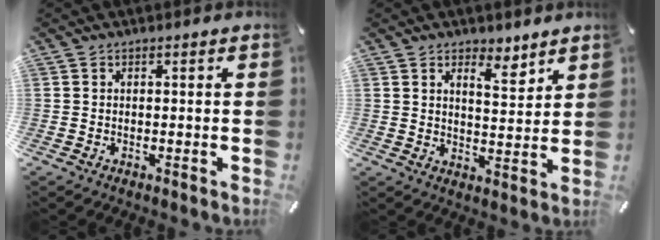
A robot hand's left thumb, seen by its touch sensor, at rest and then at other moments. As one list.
[{"total": 5.6, "force": [4.8, 2.2, 2.0], "torque": [-0.014, -0.036, 0.081]}]